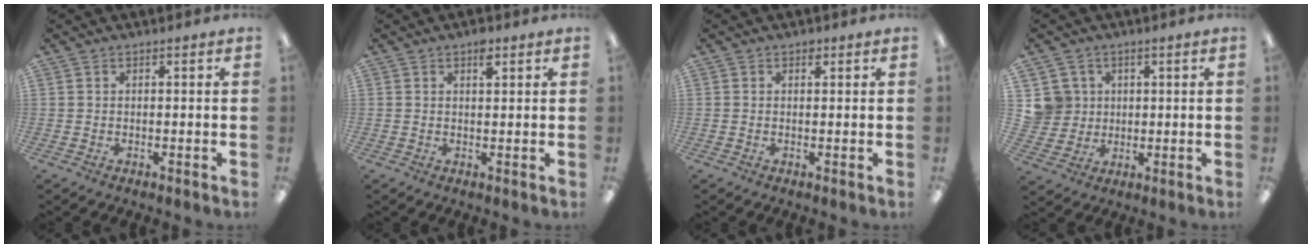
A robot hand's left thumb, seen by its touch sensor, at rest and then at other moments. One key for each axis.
{"total": 2.9, "fx": 1.8, "fy": 1.1, "fz": 2.0, "tx": -0.027, "ty": -0.005, "tz": 0.028}
{"total": 1.1, "fx": 0.7, "fy": 0.6, "fz": 0.7, "tx": -0.007, "ty": -0.002, "tz": 0.011}
{"total": 6.6, "fx": 2.2, "fy": 6.2, "fz": 0.0, "tx": -0.014, "ty": 0.003, "tz": 0.048}